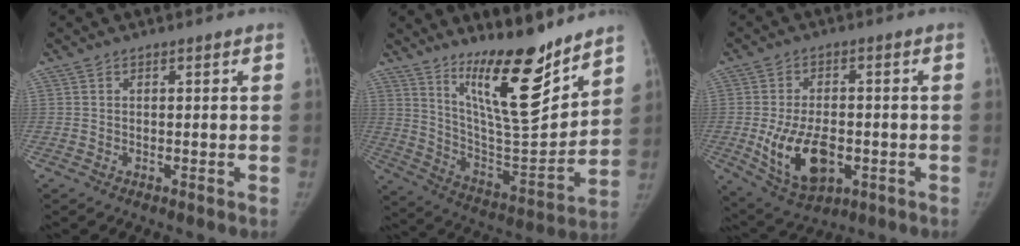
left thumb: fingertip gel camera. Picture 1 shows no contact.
{"total": 19.6, "force": [14.0, 4.6, 12.9], "torque": [-0.165, -0.113, 0.243]}
{"total": 12.6, "force": [-2.9, 7.3, 9.9], "torque": [-0.164, 0.003, -0.035]}